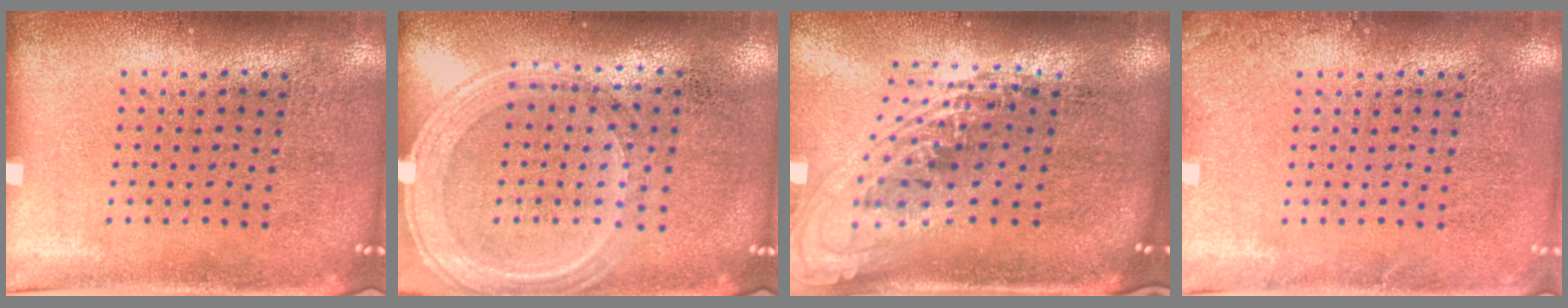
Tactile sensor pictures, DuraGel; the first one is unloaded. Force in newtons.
{"total": 1.3, "press": 1.3, "slide": 0.3}
{"total": 2.3, "press": 1.7, "slide": 1.6}
{"total": 1.2, "press": 1.2, "slide": 0.2}